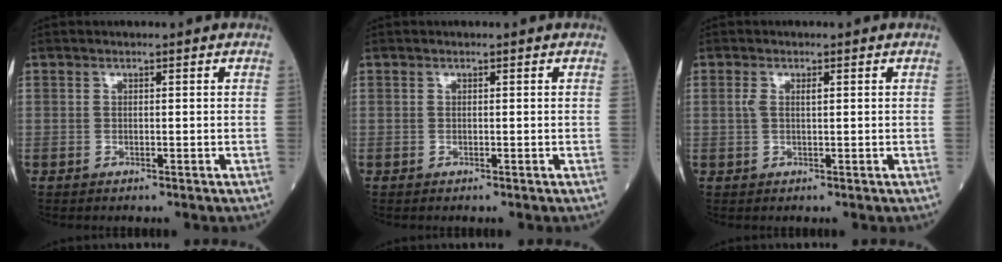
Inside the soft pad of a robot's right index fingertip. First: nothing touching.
{"total": 0.0}
{"total": 1.7, "force": [0.5, 0.5, 1.6], "torque": [-0.039, 0.009, 0.010]}